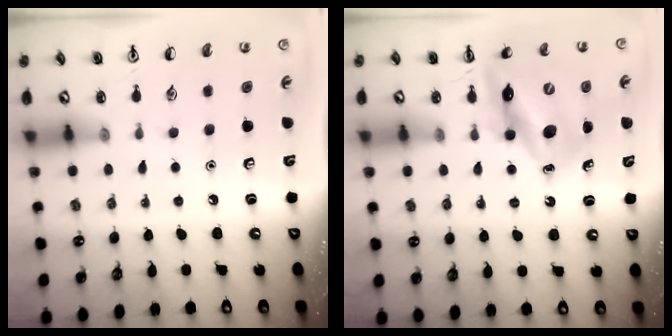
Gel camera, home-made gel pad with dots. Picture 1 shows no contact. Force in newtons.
{"total": 12.3, "press": 11.7, "slide": 3.7}